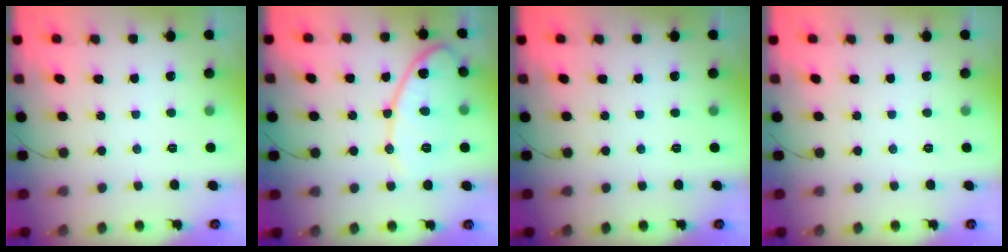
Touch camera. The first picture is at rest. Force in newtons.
{"total": 13.5, "press": 13.5, "slide": 1.2}
{"total": 0.0}
{"total": 0.0}